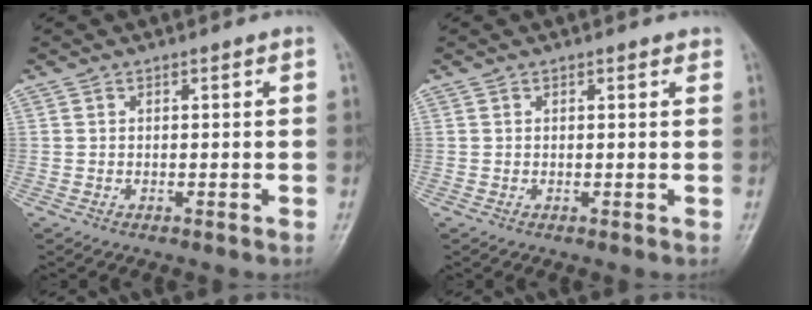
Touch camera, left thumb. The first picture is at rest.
{"total": 1.0, "force": [0.7, 0.4, 0.6], "torque": [-0.006, -0.003, 0.006]}